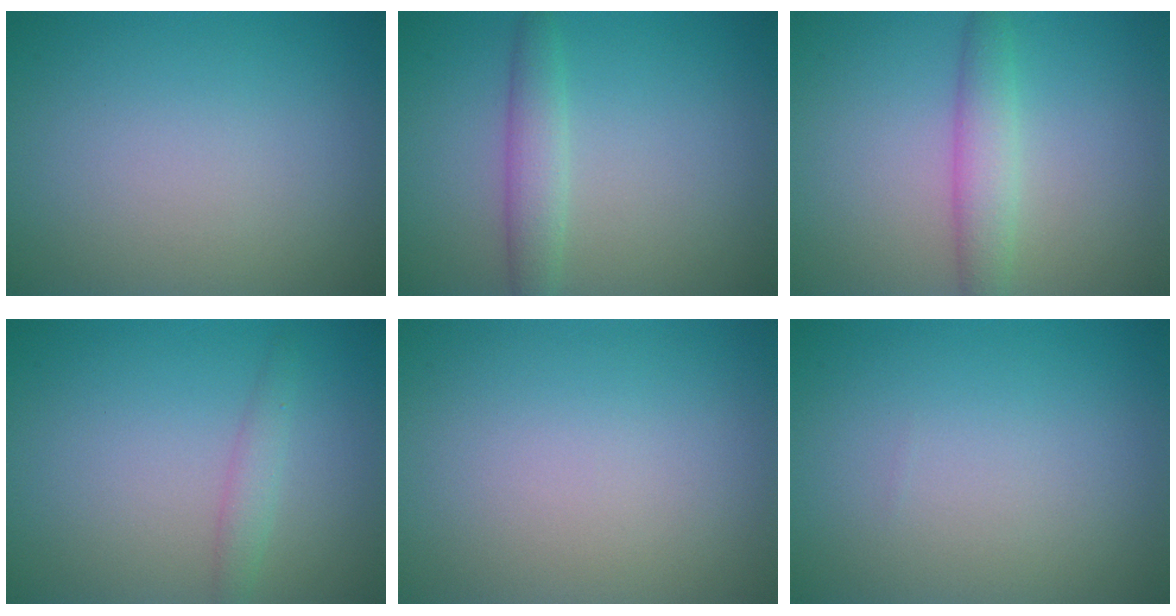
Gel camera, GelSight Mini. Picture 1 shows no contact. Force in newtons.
{"total": 2.5, "press": 2.5, "slide": 0.0}
{"total": 2.9, "press": 2.9, "slide": 0.1}
{"total": 1.5, "press": 1.5, "slide": 0.0}
{"total": 0.0}
{"total": 0.0}